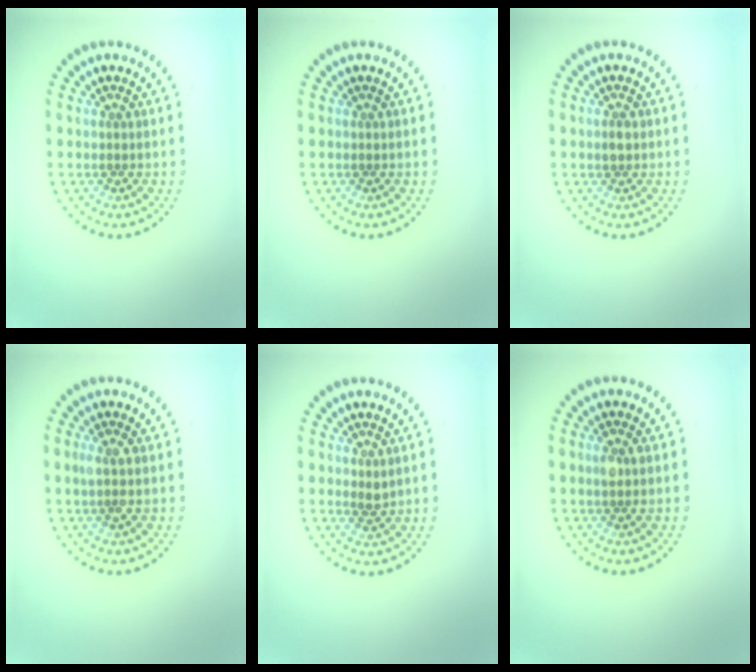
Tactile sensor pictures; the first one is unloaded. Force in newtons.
{"total": 0.0}
{"total": 1.1, "press": 1.1, "slide": 0.0}
{"total": 1.5, "press": 1.3, "slide": 0.7}
{"total": 1.1, "press": 1.0, "slide": 0.5}
{"total": 1.4, "press": 1.3, "slide": 0.7}